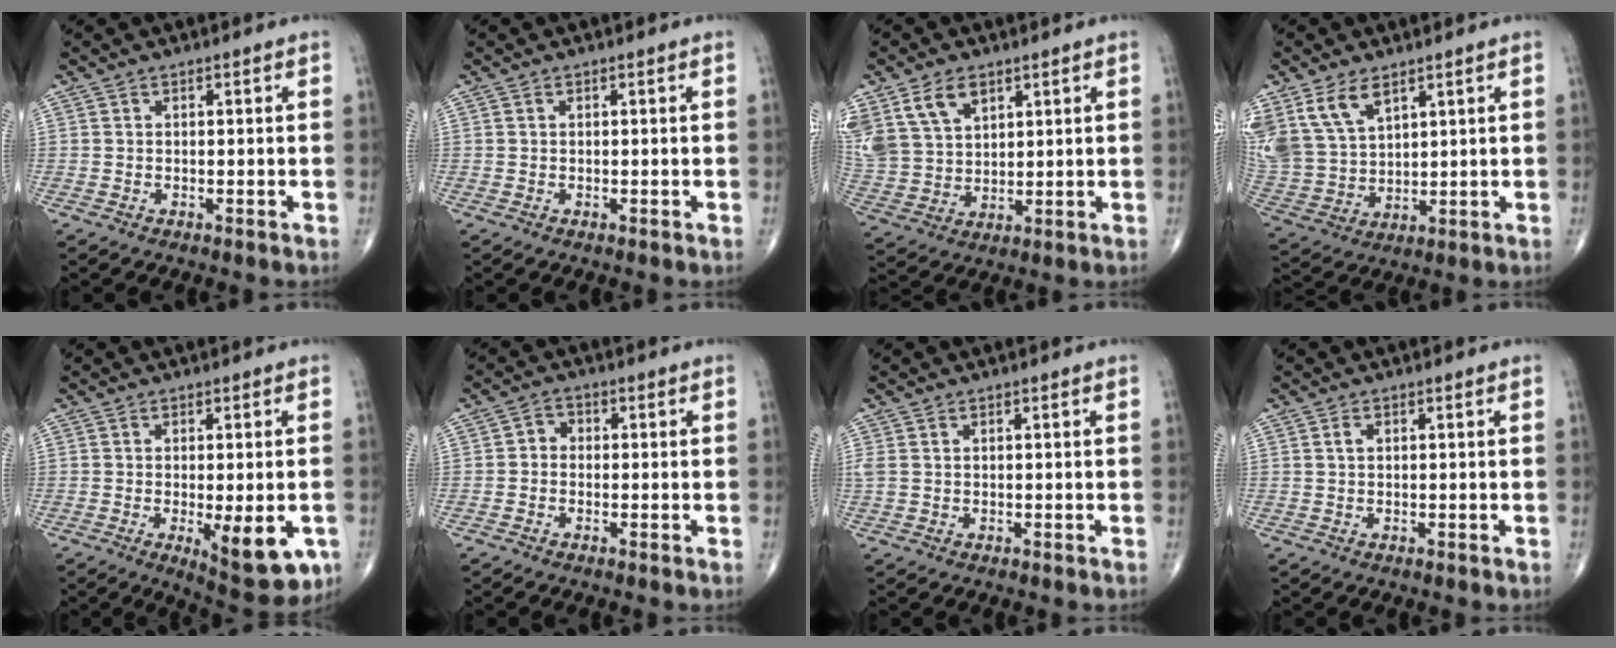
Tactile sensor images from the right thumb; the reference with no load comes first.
{"total": 0.0}
{"total": 11.9, "force": [6.3, 7.8, 6.5], "torque": [-0.128, -0.010, 0.137]}
{"total": 12.3, "force": [7.1, 7.1, 7.2], "torque": [-0.140, -0.019, 0.160]}
{"total": 11.0, "force": [-3.3, 3.6, 9.8], "torque": [-0.119, -0.014, -0.036]}
{"total": 2.6, "force": [-0.3, 2.2, 1.3], "torque": [-0.004, 0.010, -0.017]}
{"total": 1.6, "force": [0.5, 1.1, 1.1], "torque": [-0.040, 0.011, 0.017]}
{"total": 1.2, "force": [0.3, 0.7, 0.8], "torque": [-0.016, 0.004, 0.007]}